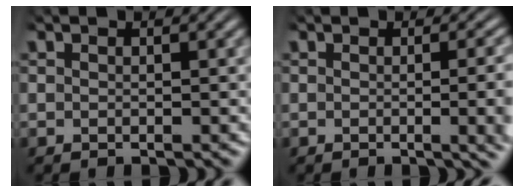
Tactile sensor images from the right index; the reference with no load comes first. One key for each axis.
{"total": 4.8, "fx": 0.0, "fy": 1.5, "fz": 4.5, "tx": -0.031, "ty": 0.020, "tz": -0.016}